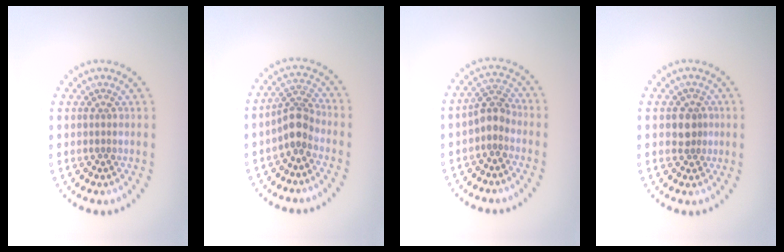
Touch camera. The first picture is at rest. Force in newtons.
{"total": 2.8, "press": 2.2, "slide": 1.8}
{"total": 2.3, "press": 2.0, "slide": 1.1}
{"total": 2.0, "press": 1.7, "slide": 0.9}